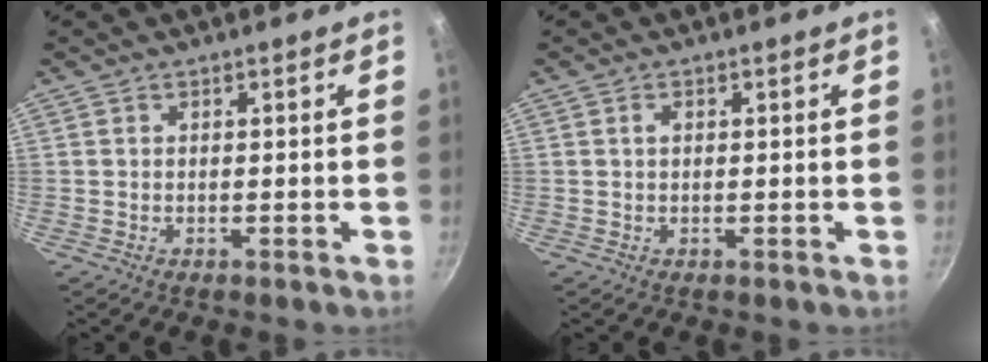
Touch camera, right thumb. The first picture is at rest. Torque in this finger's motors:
{"motor_torque": [-0.04, 1.04, 0.42, -0.19, 0.00]}